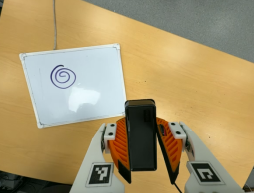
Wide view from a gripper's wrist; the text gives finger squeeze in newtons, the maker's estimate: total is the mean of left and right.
{"total": 5.7, "left": 5.2, "right": 6.3}